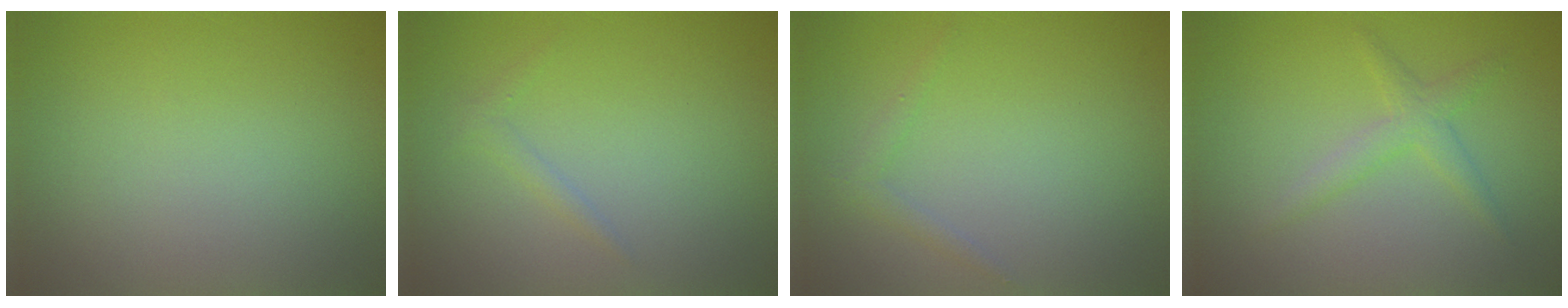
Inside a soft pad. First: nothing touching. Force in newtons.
{"total": 0.9, "press": 0.9, "slide": 0.0}
{"total": 1.1, "press": 1.1, "slide": 0.1}
{"total": 2.0, "press": 2.0, "slide": 0.1}